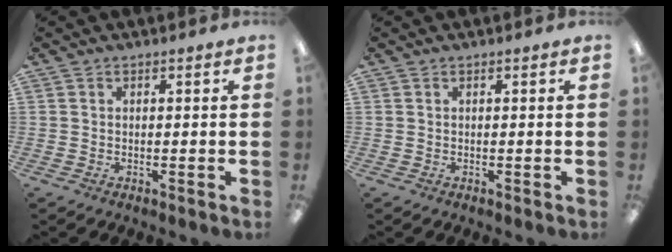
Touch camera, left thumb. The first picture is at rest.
{"total": 0.0}